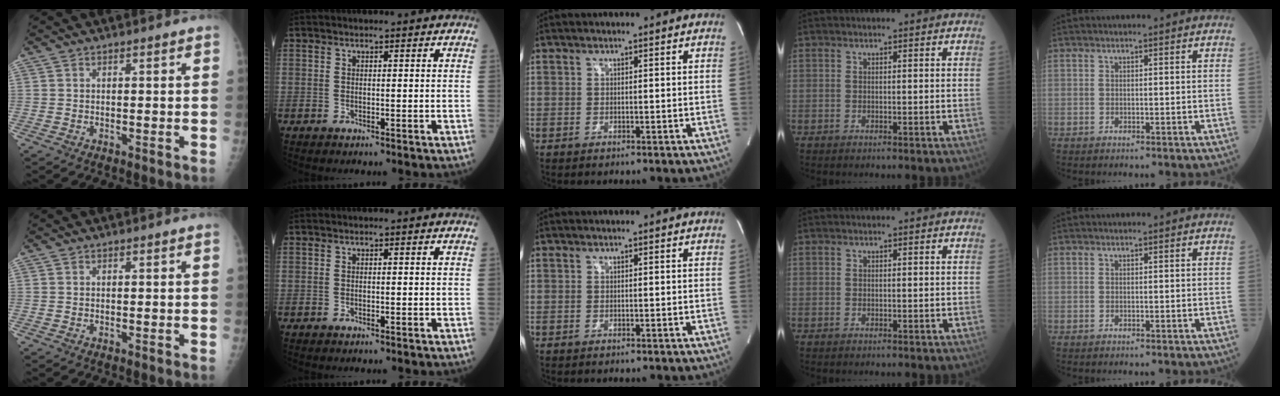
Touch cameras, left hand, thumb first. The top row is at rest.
{}